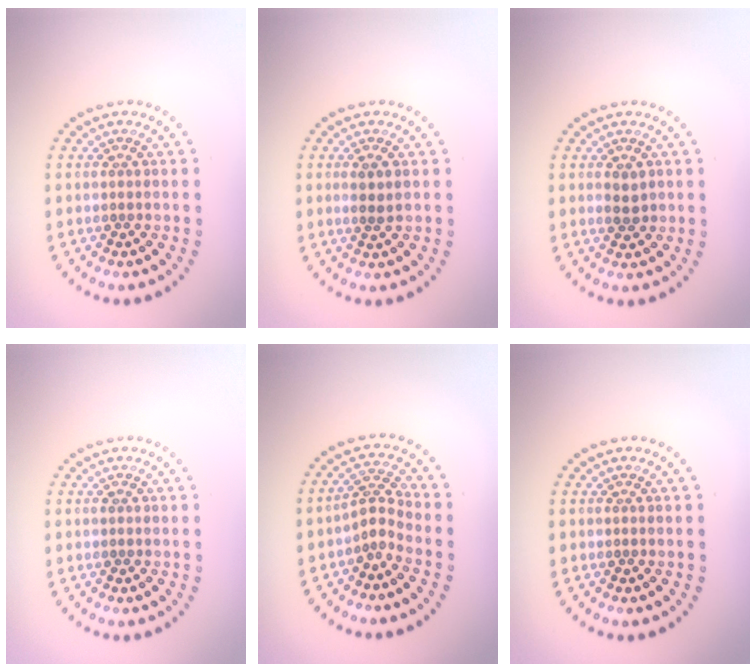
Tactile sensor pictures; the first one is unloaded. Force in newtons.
{"total": 1.2, "press": 1.0, "slide": 0.6}
{"total": 1.6, "press": 1.5, "slide": 0.2}
{"total": 0.5, "press": 0.5, "slide": 0.1}
{"total": 2.3, "press": 1.5, "slide": 1.6}
{"total": 0.0}